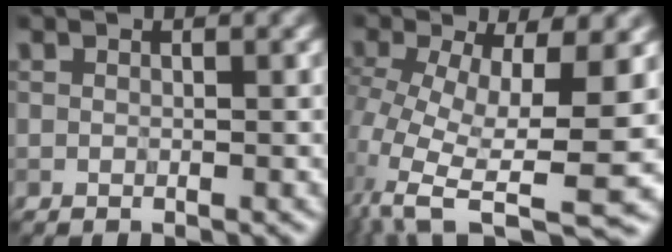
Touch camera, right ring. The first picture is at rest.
{"total": 11.7, "force": [-2.1, 4.5, 10.5], "torque": [-0.201, -0.028, -0.005]}